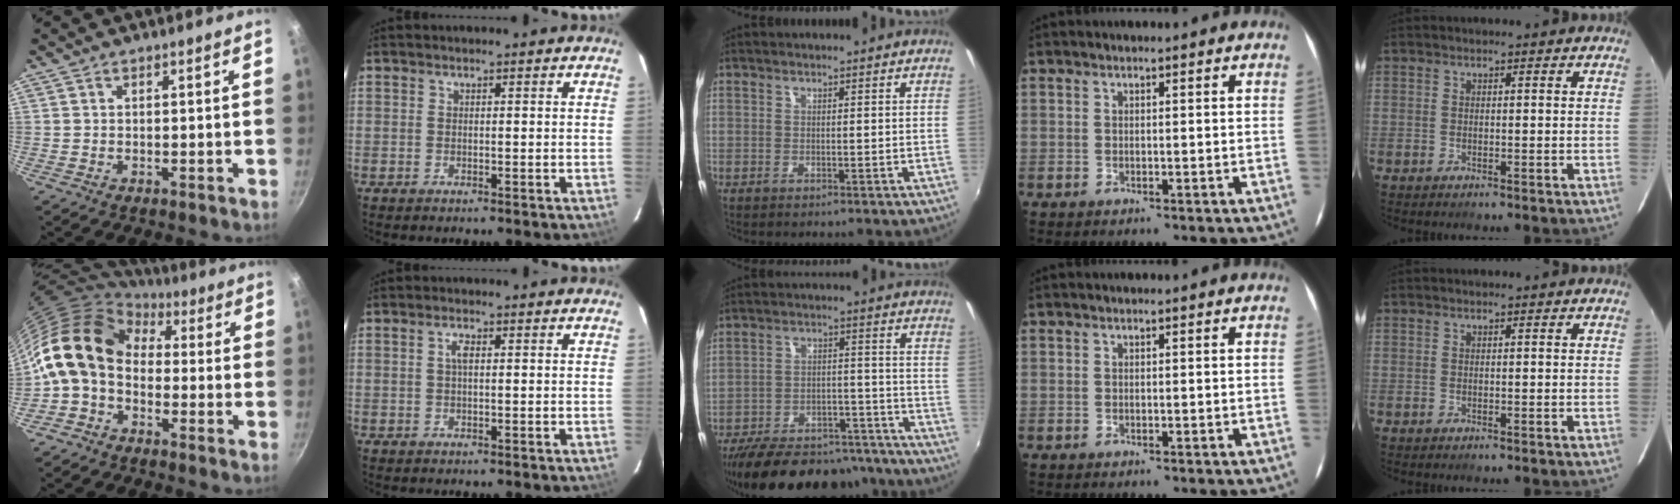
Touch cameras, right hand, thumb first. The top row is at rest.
{"thumb": {"total": 13.8, "force": [0.3, 10.1, 9.3], "torque": [-0.155, 0.034, -0.020]}, "index": {"total": 1.7, "force": [0.3, 0.6, 1.6], "torque": [-0.031, 0.005, 0.003]}, "middle": {"total": 26.8, "force": [-22.9, 9.4, 10.3], "torque": [-0.204, 0.013, -0.303]}}